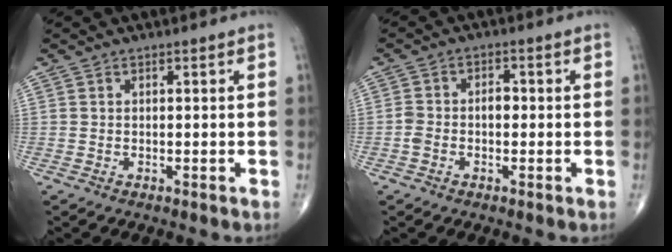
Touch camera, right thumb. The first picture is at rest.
{"total": 3.5, "force": [-0.7, 2.3, 2.6], "torque": [-0.045, 0.022, -0.013]}